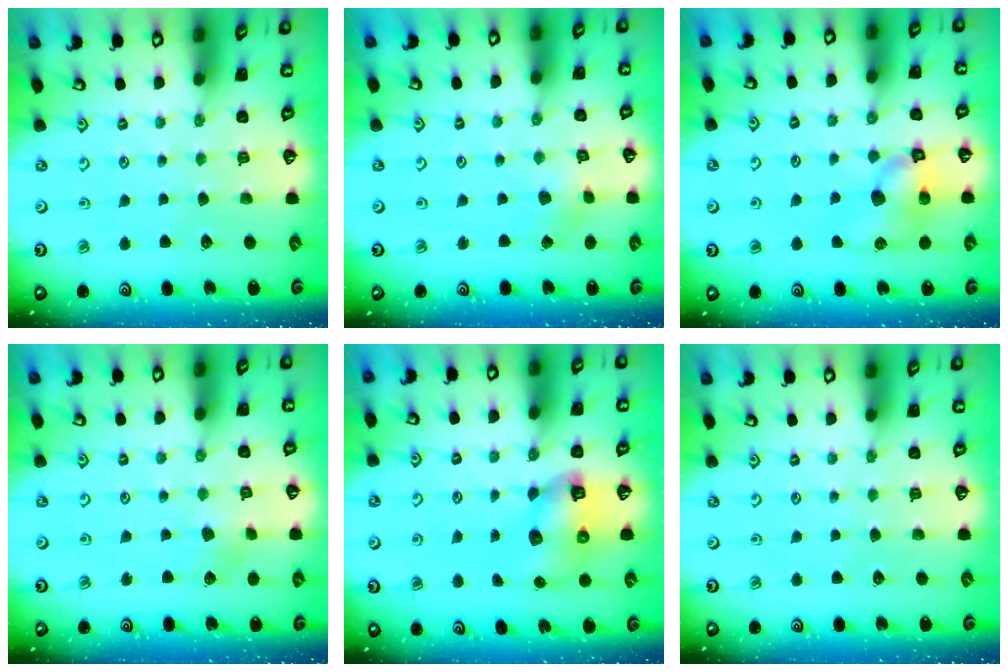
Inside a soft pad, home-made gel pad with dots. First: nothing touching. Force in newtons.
{"total": 2.0, "press": 2.0, "slide": 0.1}
{"total": 10.2, "press": 10.1, "slide": 1.6}
{"total": 3.1, "press": 3.1, "slide": 0.4}
{"total": 8.9, "press": 8.8, "slide": 1.1}
{"total": 0.0}